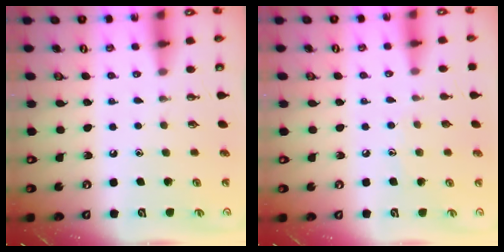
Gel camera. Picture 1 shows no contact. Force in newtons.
{"total": 5.0, "press": 4.9, "slide": 0.5}